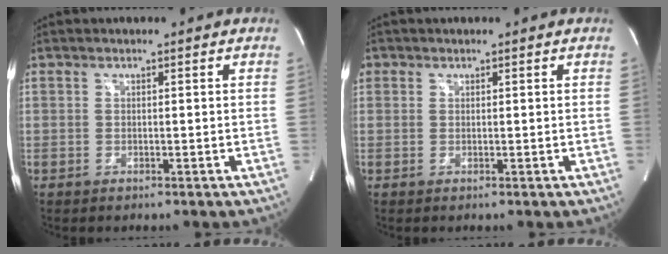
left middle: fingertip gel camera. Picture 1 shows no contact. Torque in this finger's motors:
{"motor_torque": [0.43, -0.38, 0.21, 0.05]}